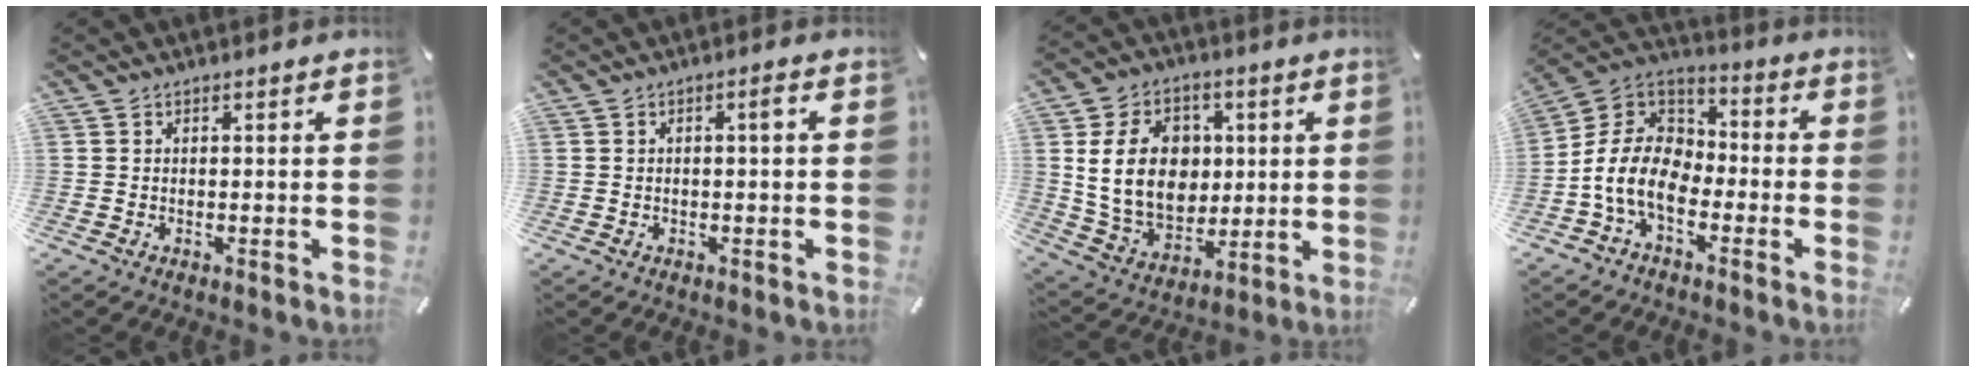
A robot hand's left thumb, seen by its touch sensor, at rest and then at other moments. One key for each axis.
{"total": 1.7, "fx": 0.1, "fy": 0.1, "fz": 1.7, "tx": -0.032, "ty": 0.004, "tz": -0.001}
{"total": 15.8, "fx": 2.4, "fy": 12.5, "fz": 9.3, "tx": -0.185, "ty": 0.008, "tz": 0.046}
{"total": 12.6, "fx": -6.5, "fy": 7.9, "fz": 7.3, "tx": -0.176, "ty": 0.019, "tz": -0.131}